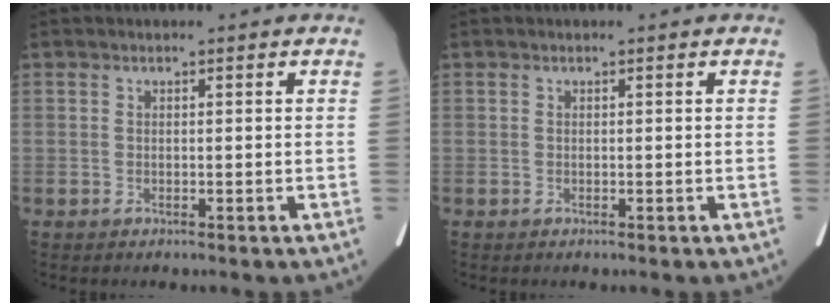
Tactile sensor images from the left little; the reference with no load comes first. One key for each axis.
{"total": 0.0}